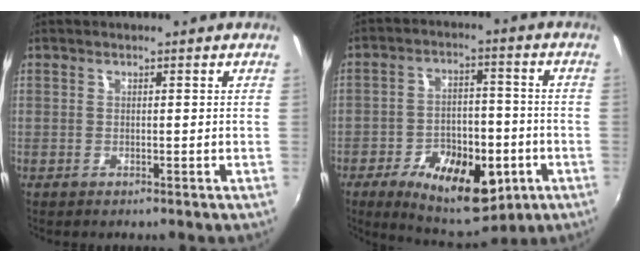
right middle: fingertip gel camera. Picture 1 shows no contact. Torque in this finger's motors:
{"motor_torque": [0.27, -0.22, 0.22, 0.11]}